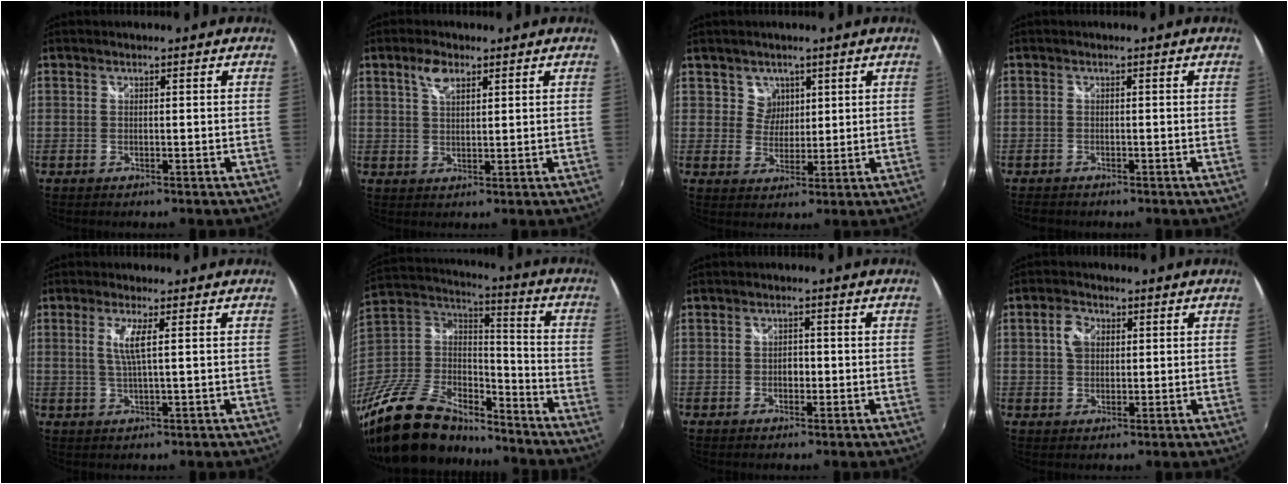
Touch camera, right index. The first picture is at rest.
{"total": 4.1, "force": [2.3, 1.9, 2.7], "torque": [-0.050, 0.007, 0.042]}
{"total": 3.9, "force": [2.2, 3.3, -0.1], "torque": [0.010, 0.012, 0.039]}
{"total": 2.0, "force": [-1.5, 1.3, 0.3], "torque": [-0.014, -0.001, -0.027]}
{"total": 3.6, "force": [0.8, -0.1, 3.5], "torque": [-0.072, -0.003, 0.017]}
{"total": 29.4, "force": [-21.8, 13.5, 14.4], "torque": [-0.319, 0.009, -0.364]}
{"total": 1.7, "force": [-0.3, 1.4, 1.0], "torque": [-0.016, 0.006, -0.006]}
{"total": 4.4, "force": [1.5, 3.3, 2.5], "torque": [-0.042, 0.016, 0.026]}